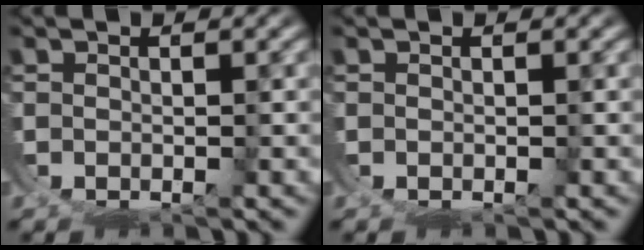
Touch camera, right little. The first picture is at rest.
{"total": 0.0}